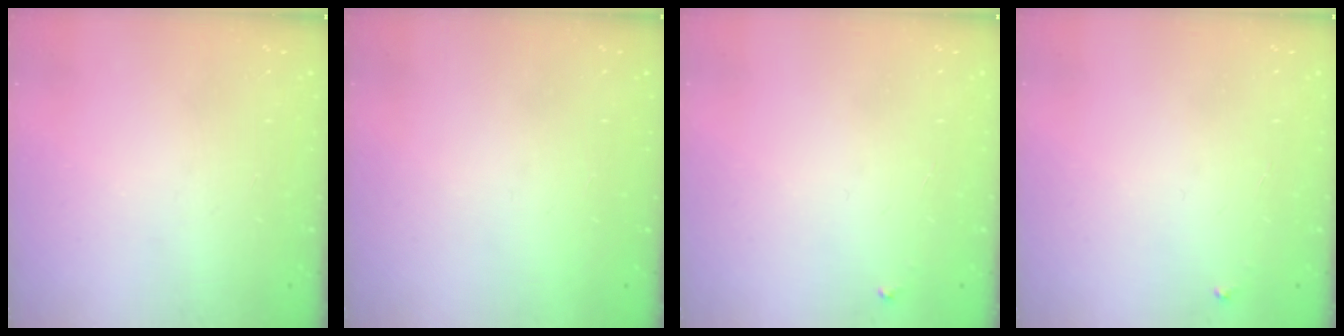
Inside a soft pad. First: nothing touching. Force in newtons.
{"total": 1.5, "press": 1.5, "slide": 0.1}
{"total": 2.2, "press": 2.2, "slide": 0.1}
{"total": 2.2, "press": 2.2, "slide": 0.1}